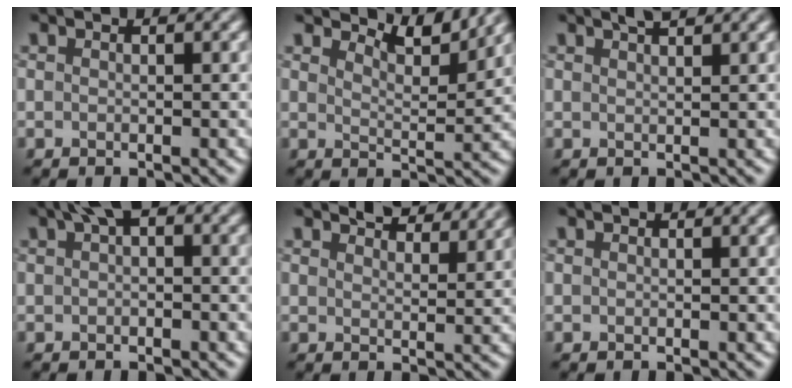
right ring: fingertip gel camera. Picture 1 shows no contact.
{"total": 4.1, "force": [3.8, 0.5, 1.5], "torque": [-0.030, -0.003, 0.055]}
{"total": 1.8, "force": [1.5, 0.4, 1.0], "torque": [-0.006, 0.002, 0.018]}
{"total": 2.5, "force": [1.0, 1.0, 2.1], "torque": [-0.025, 0.012, 0.012]}
{"total": 4.2, "force": [3.8, 0.8, 1.5], "torque": [-0.025, 0.000, 0.049]}
{"total": 0.0}